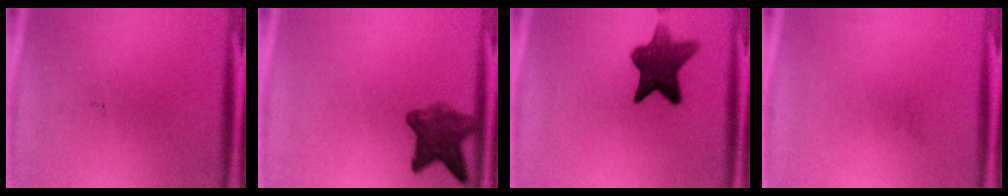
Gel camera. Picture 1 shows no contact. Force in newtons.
{"total": 6.7}
{"total": 9.6}
{"total": 0.0}